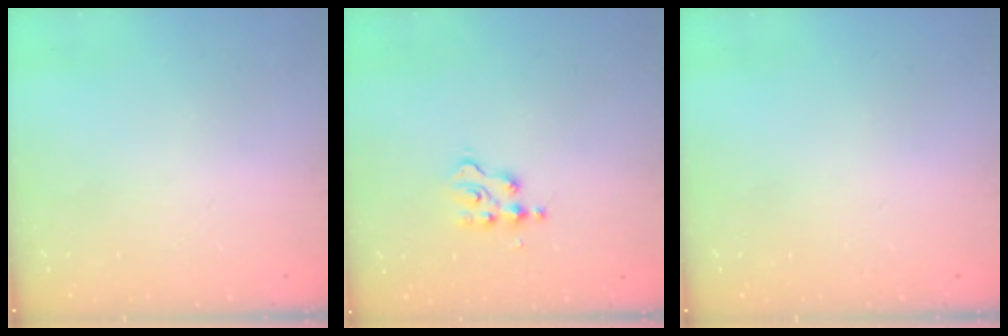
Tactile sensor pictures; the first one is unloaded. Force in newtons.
{"total": 2.7, "press": 2.6, "slide": 0.3}
{"total": 0.0}